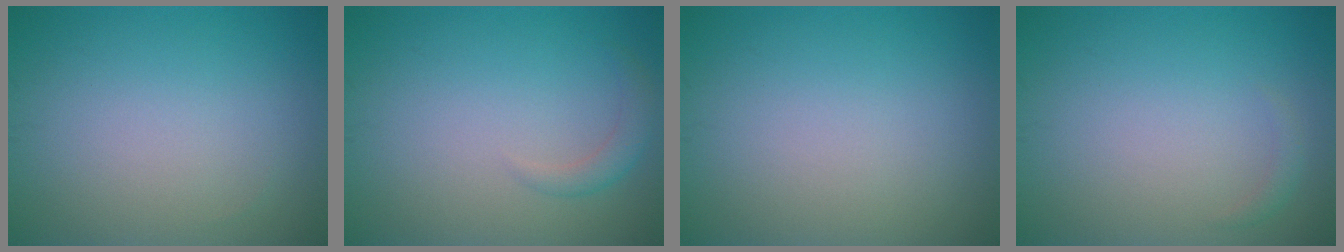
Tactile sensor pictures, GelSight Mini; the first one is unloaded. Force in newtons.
{"total": 1.5, "press": 1.5, "slide": 0.1}
{"total": 0.0}
{"total": 0.7, "press": 0.7, "slide": 0.1}